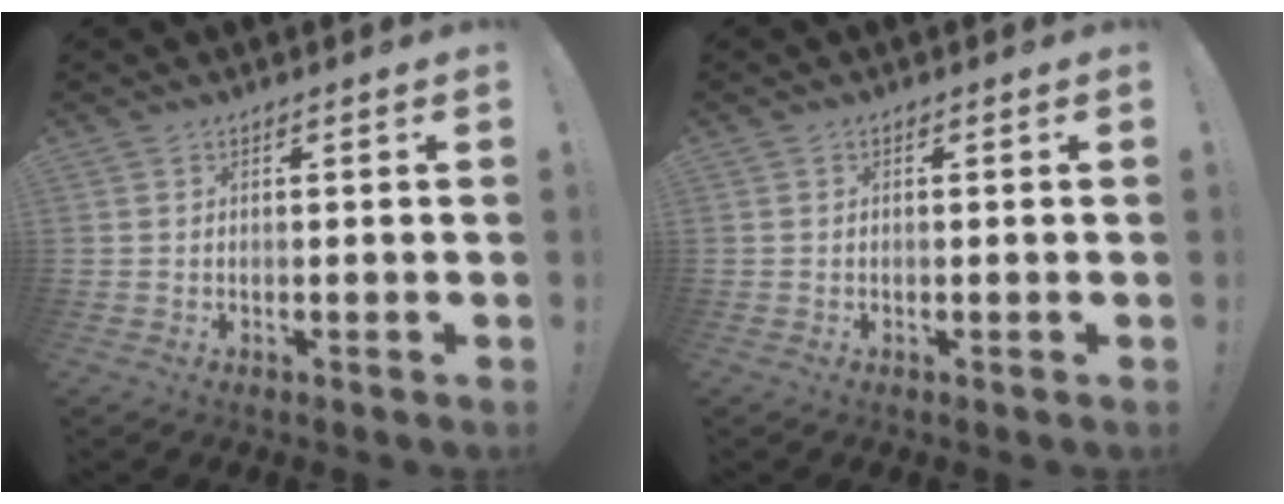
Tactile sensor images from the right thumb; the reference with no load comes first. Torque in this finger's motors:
{"motor_torque": [-0.22, 0.09, -0.09, 0.17, -0.05]}